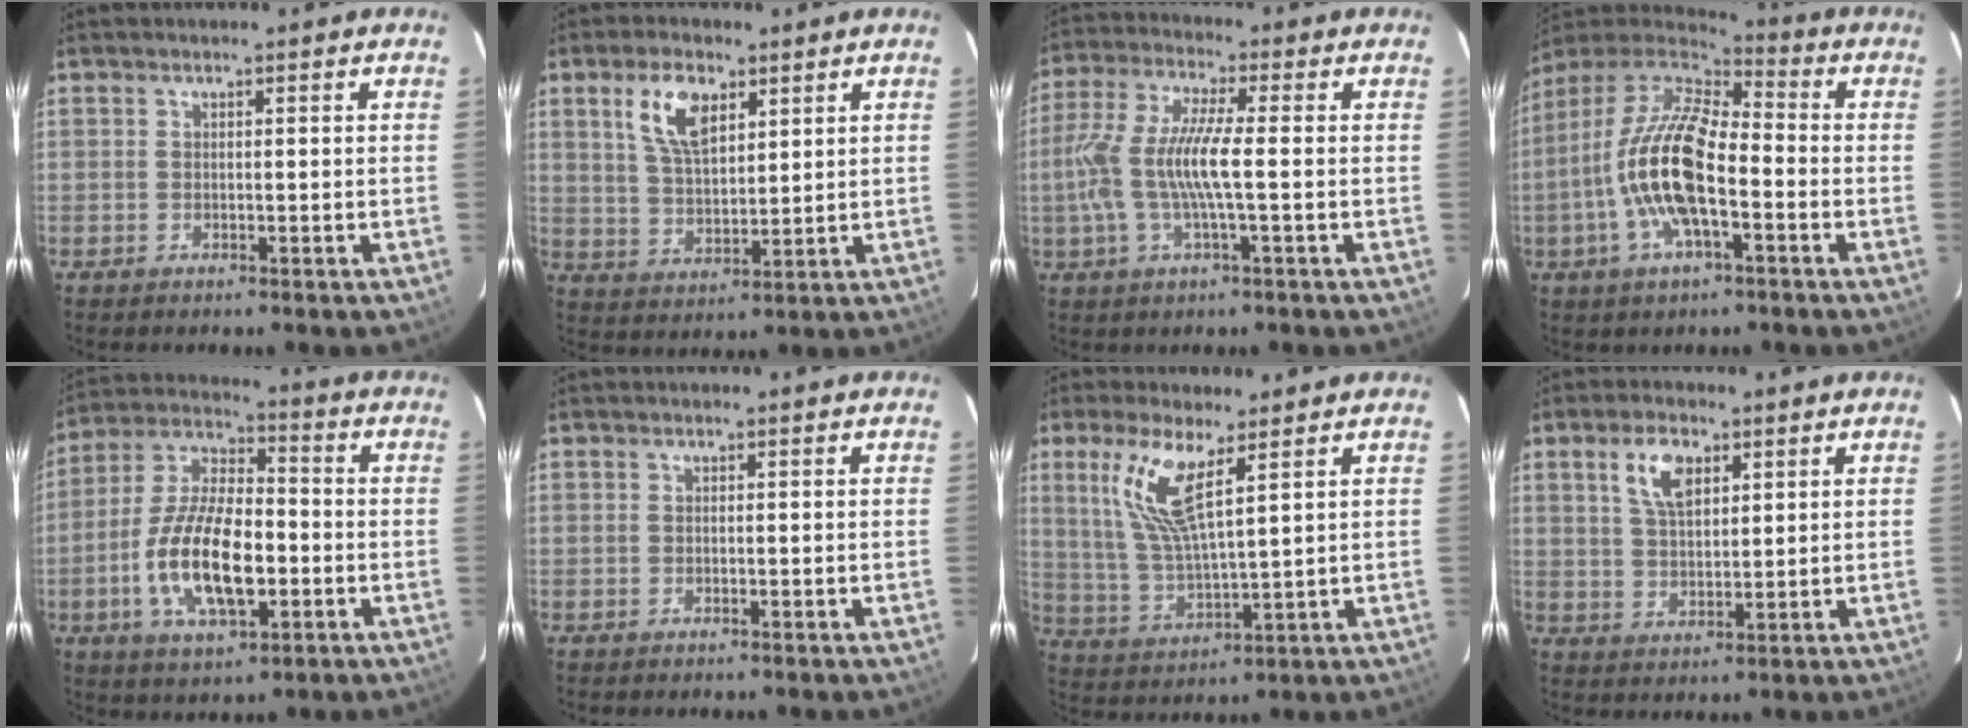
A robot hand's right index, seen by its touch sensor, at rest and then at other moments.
{"total": 8.9, "force": [4.3, 4.3, 6.5], "torque": [-0.124, 0.012, 0.087]}
{"total": 11.3, "force": [-1.4, 1.7, 11.1], "torque": [-0.234, 0.001, -0.025]}
{"total": 17.2, "force": [-4.2, 6.5, 15.4], "torque": [-0.302, -0.001, -0.086]}
{"total": 16.1, "force": [-4.0, 7.2, 13.9], "torque": [-0.282, 0.000, -0.070]}
{"total": 0.0}
{"total": 10.7, "force": [5.4, 2.3, 8.9], "torque": [-0.186, -0.002, 0.116]}
{"total": 6.9, "force": [3.3, 3.4, 5.1], "torque": [-0.094, 0.012, 0.065]}